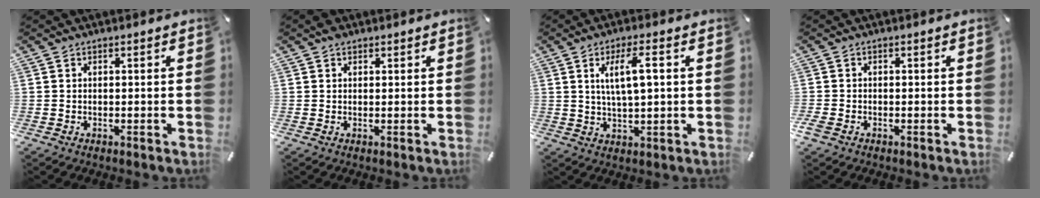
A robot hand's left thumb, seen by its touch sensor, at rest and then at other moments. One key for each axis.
{"total": 1.6, "fx": 1.0, "fy": 1.1, "fz": 0.4, "tx": -0.010, "ty": 0.004, "tz": 0.019}
{"total": 8.0, "fx": 2.3, "fy": 2.1, "fz": 7.4, "tx": -0.147, "ty": -0.001, "tz": 0.032}
{"total": 1.4, "fx": -0.7, "fy": 1.2, "fz": 0.4, "tx": -0.011, "ty": 0.001, "tz": -0.014}